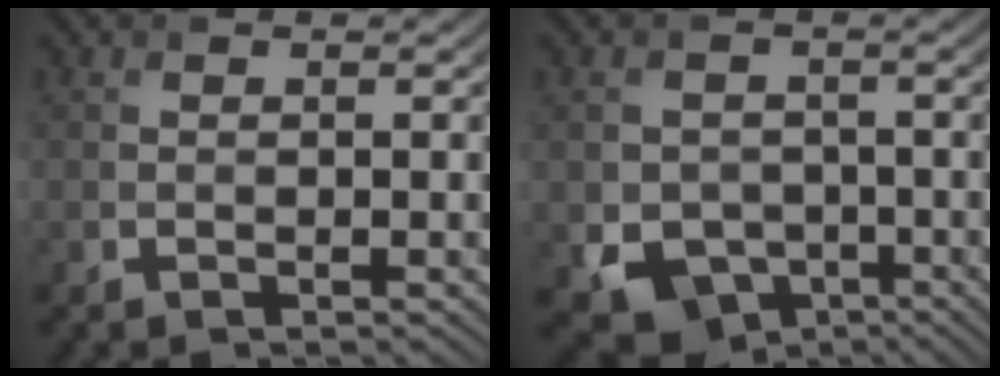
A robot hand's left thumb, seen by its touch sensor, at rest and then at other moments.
{"total": 6.4, "force": [-2.6, 5.3, 2.5], "torque": [-0.046, -0.020, -0.049]}